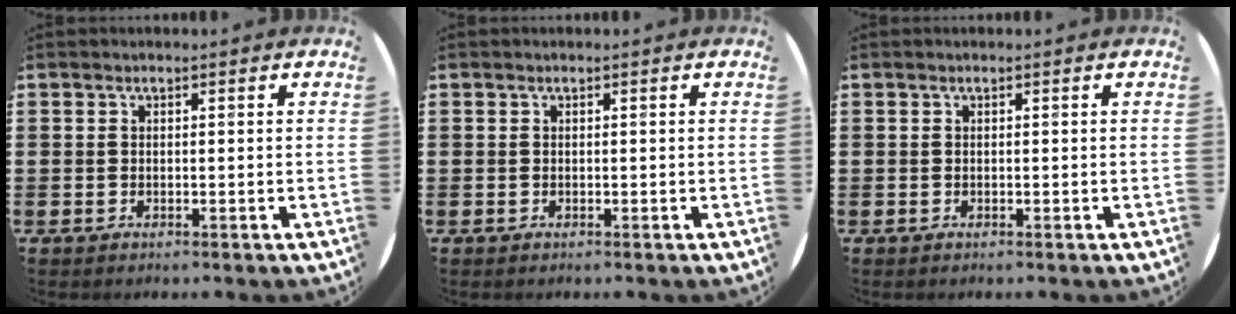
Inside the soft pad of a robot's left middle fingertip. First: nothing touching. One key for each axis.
{"total": 0.0}
{"total": 0.0}